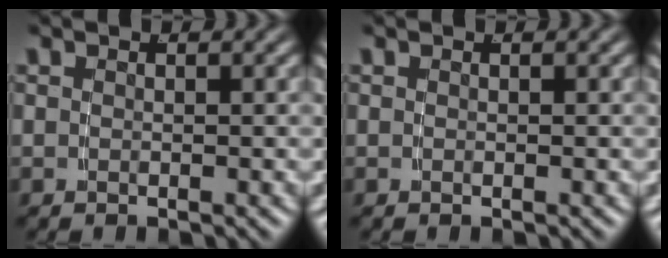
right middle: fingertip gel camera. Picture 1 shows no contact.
{"total": 0.0}